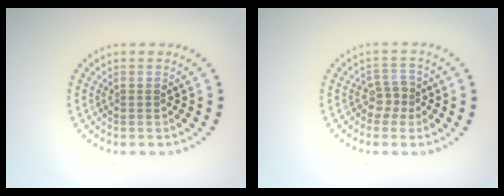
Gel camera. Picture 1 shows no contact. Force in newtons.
{"total": 1.9, "press": 1.5, "slide": 1.2}